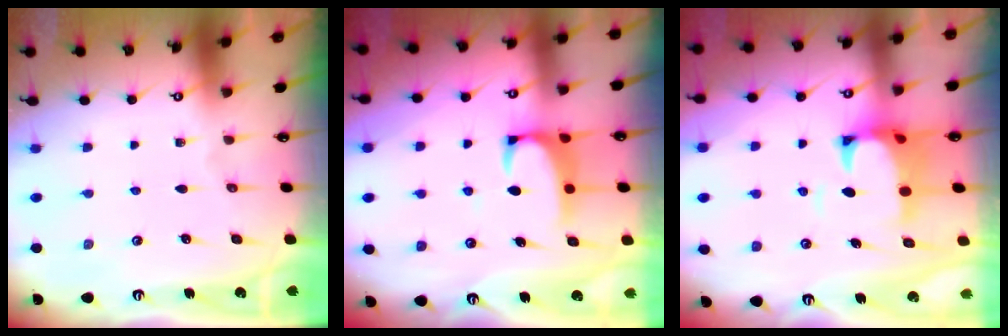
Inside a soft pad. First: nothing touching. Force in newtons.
{"total": 2.2, "press": 2.0, "slide": 0.7}
{"total": 2.6, "press": 2.4, "slide": 1.1}